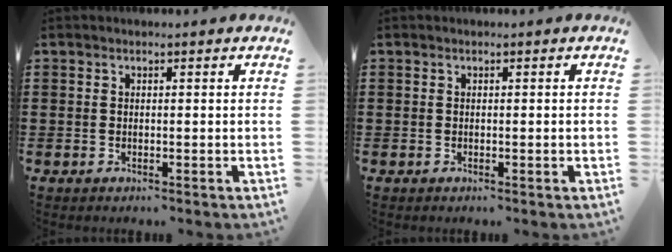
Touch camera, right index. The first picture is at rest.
{"total": 0.0}